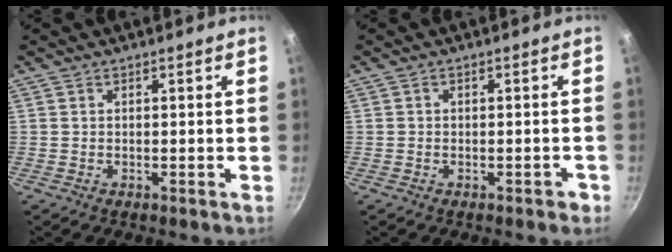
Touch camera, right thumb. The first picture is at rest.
{"total": 1.6, "force": [-1.0, 0.9, 0.9], "torque": [-0.002, 0.019, -0.003]}